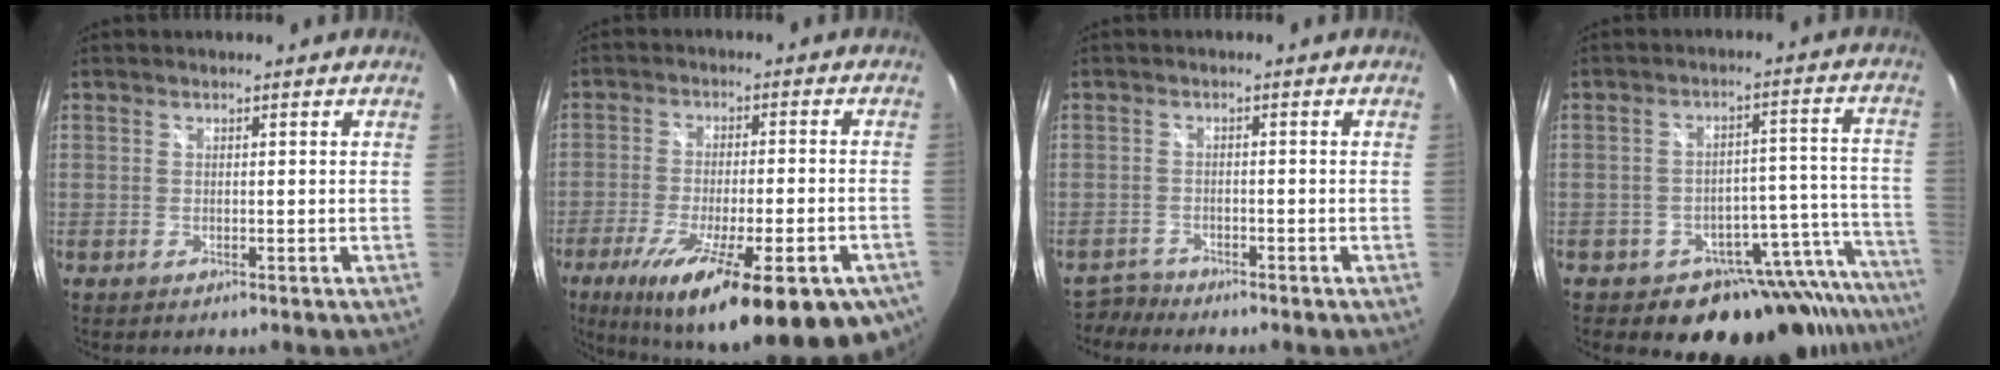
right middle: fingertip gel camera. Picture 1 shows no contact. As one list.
[{"total": 25.4, "force": [-16.0, 6.4, 18.6], "torque": [-0.309, -0.073, -0.227]}, {"total": 2.4, "force": [-2.3, 0.6, -0.5], "torque": [0.004, 0.002, -0.048]}, {"total": 17.4, "force": [-15.4, 6.9, 4.3], "torque": [-0.037, 0.033, -0.203]}]